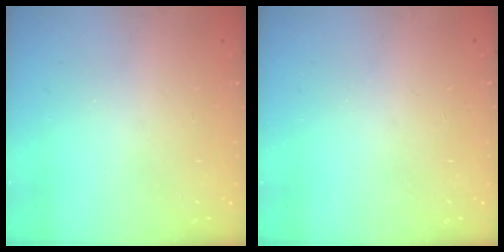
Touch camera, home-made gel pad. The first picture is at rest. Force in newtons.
{"total": 0.0}